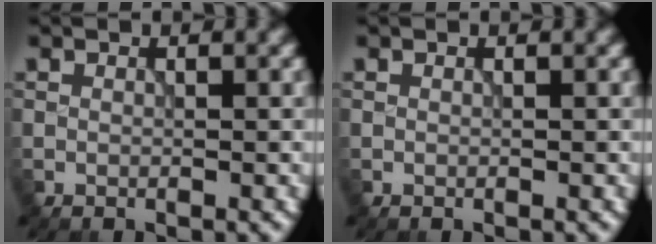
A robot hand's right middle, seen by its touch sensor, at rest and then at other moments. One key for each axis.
{"total": 0.0}